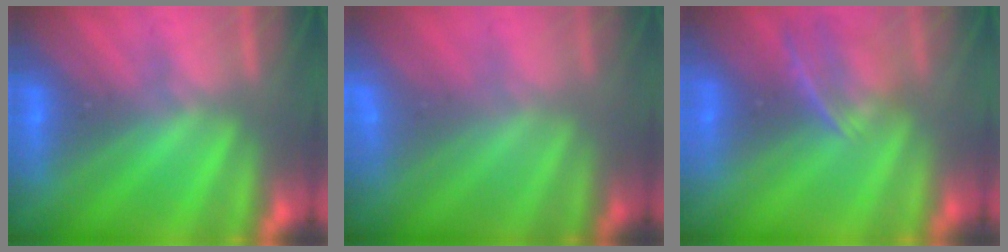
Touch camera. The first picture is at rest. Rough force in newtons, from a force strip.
{"total": 2.9}
{"total": 6.9}